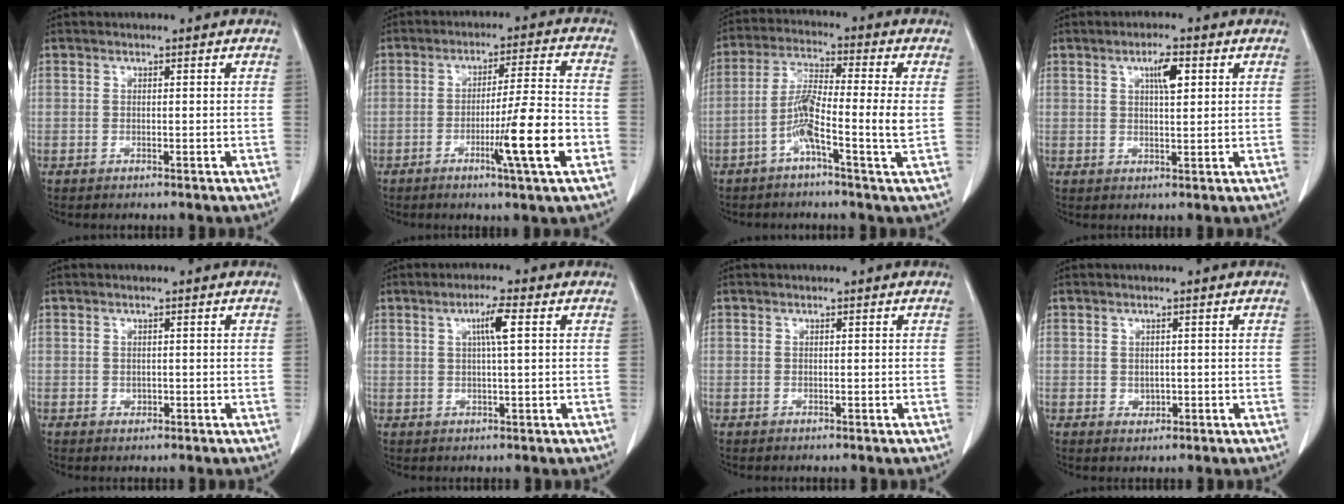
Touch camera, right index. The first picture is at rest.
{"total": 10.5, "force": [-3.8, -0.9, 9.8], "torque": [-0.151, -0.013, -0.063]}
{"total": 8.3, "force": [-2.3, -0.4, 8.0], "torque": [-0.158, 0.009, -0.049]}
{"total": 3.9, "force": [1.5, 0.9, 3.5], "torque": [-0.061, 0.001, 0.026]}
{"total": 0.6, "force": [-0.1, 0.5, 0.3], "torque": [-0.004, 0.001, 0.000]}
{"total": 4.0, "force": [1.1, -0.2, 3.8], "torque": [-0.068, 0.002, 0.018]}
{"total": 0.0}
{"total": 1.2, "force": [-0.1, 1.0, 0.6], "torque": [-0.011, 0.000, 0.003]}